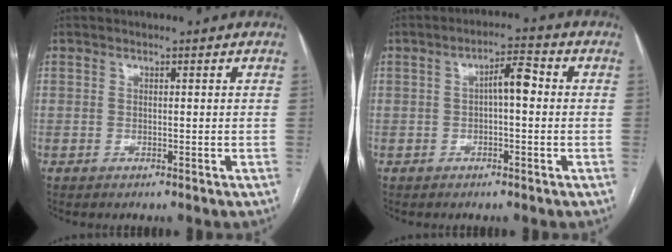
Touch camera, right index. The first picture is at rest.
{"total": 4.3, "force": [0.2, 1.1, 4.2], "torque": [-0.068, 0.019, 0.001]}